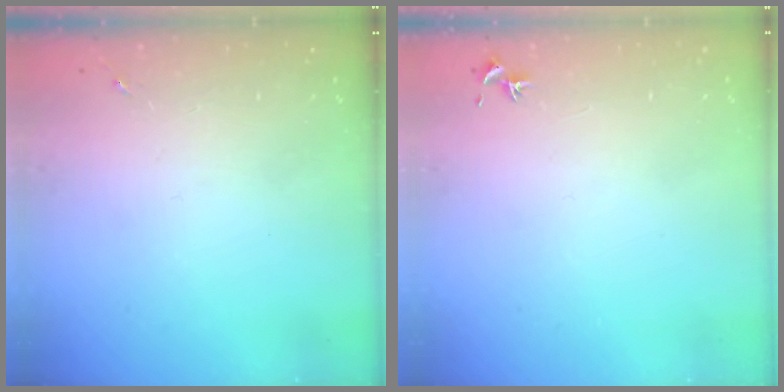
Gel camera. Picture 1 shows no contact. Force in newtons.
{"total": 0.8, "press": 0.7, "slide": 0.3}